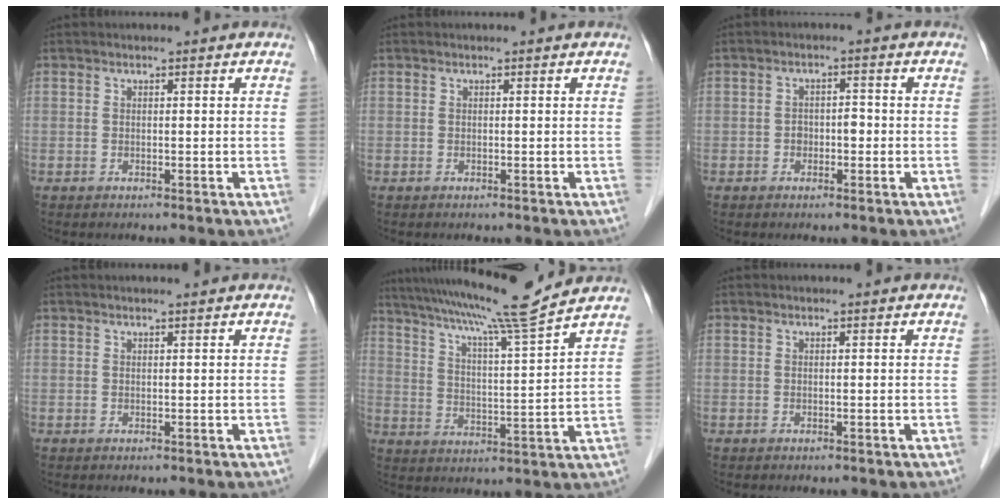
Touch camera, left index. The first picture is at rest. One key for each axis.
{"total": 0.0}
{"total": 2.3, "fx": -0.6, "fy": 1.4, "fz": 1.7, "tx": -0.023, "ty": 0.012, "tz": -0.009}
{"total": 1.0, "fx": 0.8, "fy": -0.1, "fz": 0.5, "tx": -0.009, "ty": 0.007, "tz": 0.016}
{"total": 14.3, "fx": 12.6, "fy": -2.1, "fz": 6.5, "tx": -0.120, "ty": -0.011, "tz": 0.194}
{"total": 0.0}